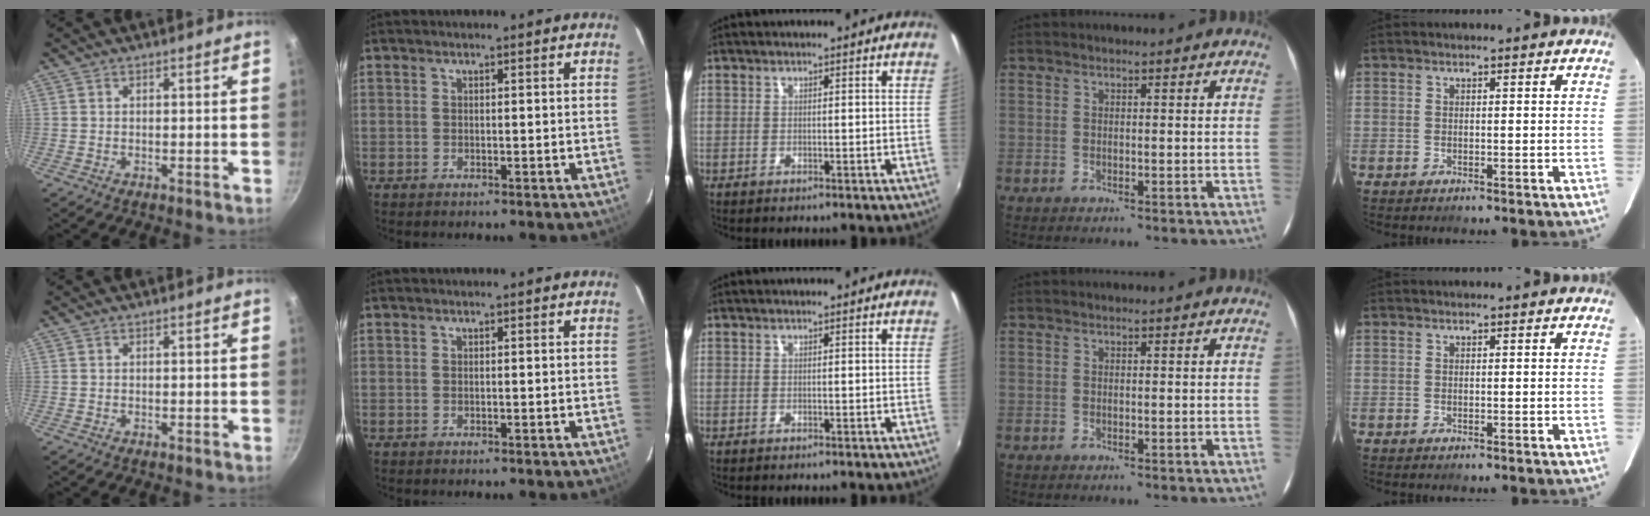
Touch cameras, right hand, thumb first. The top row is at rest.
{}